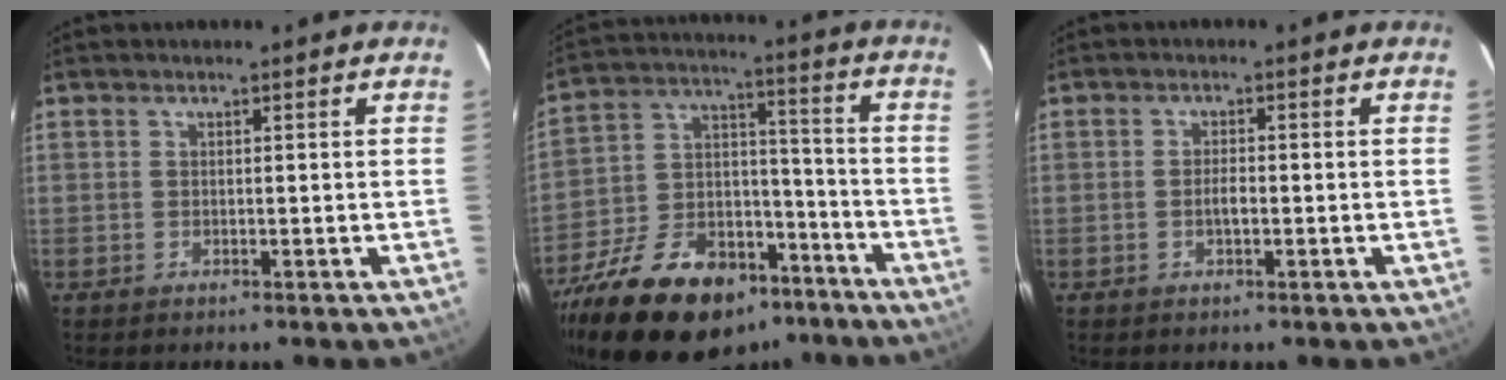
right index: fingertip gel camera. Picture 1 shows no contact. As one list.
[{"total": 24.6, "force": [-16.7, 13.6, 12.0], "torque": [-0.253, 0.031, -0.247]}, {"total": 2.0, "force": [-0.6, 0.7, 1.7], "torque": [-0.032, 0.000, -0.011]}]